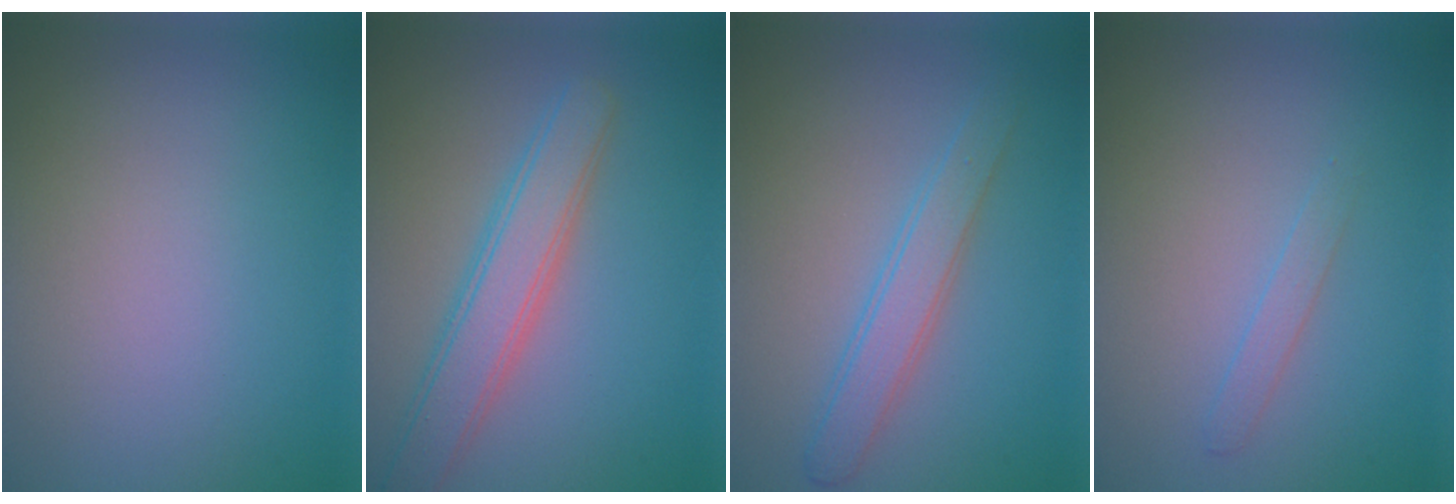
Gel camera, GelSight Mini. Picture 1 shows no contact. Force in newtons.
{"total": 4.4, "press": 4.4, "slide": 0.2}
{"total": 2.8, "press": 2.8, "slide": 0.2}
{"total": 1.0, "press": 1.0, "slide": 0.1}